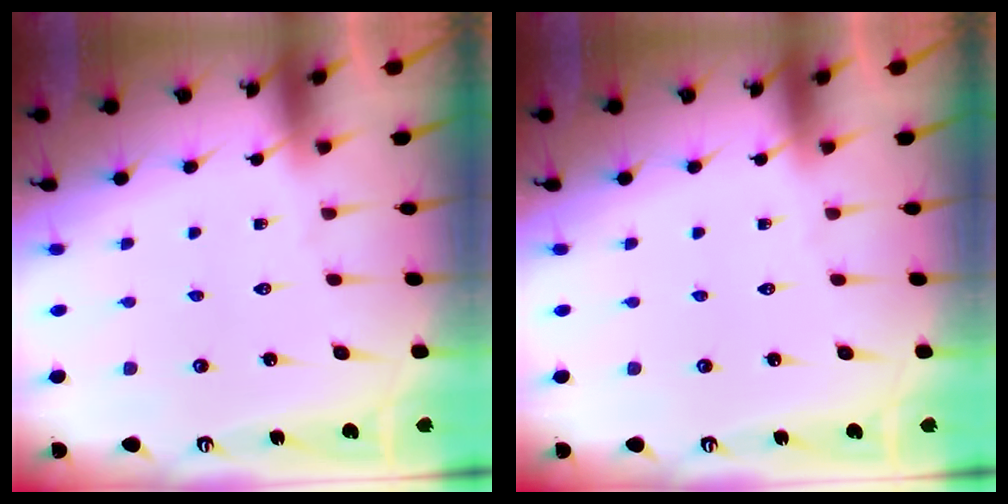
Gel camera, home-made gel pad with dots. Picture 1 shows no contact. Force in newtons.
{"total": 0.0}